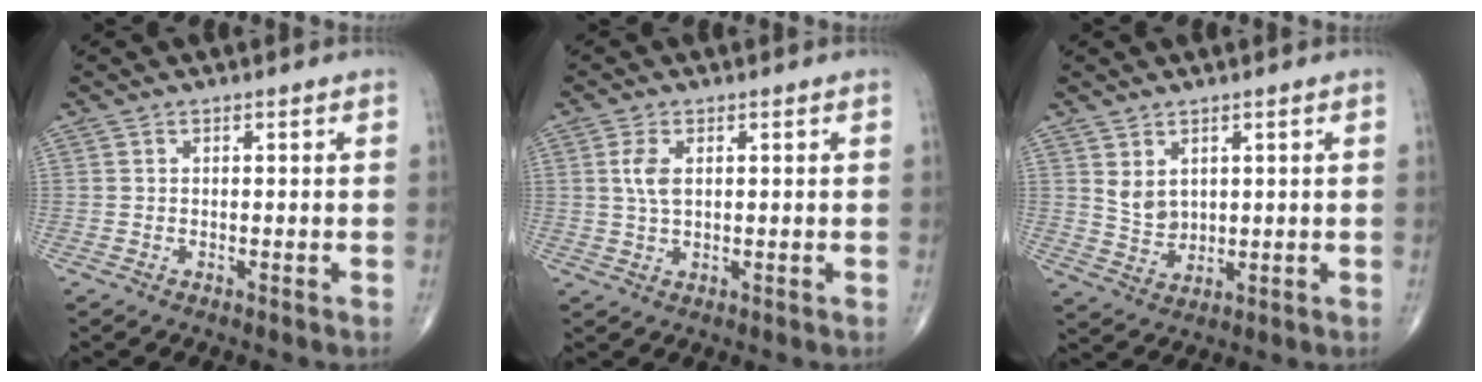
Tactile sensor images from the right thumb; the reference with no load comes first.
{"total": 3.8, "force": [0.9, 1.9, 3.2], "torque": [-0.070, 0.000, 0.019]}
{"total": 4.4, "force": [1.8, 3.1, 2.6], "torque": [-0.036, -0.022, 0.045]}